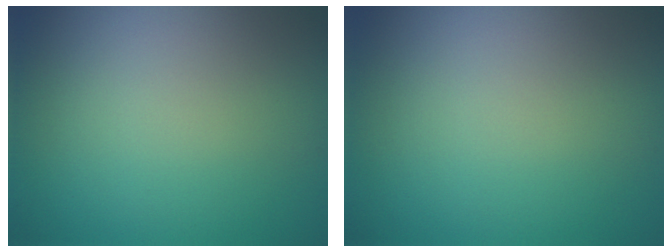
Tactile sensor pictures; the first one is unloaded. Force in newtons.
{"total": 0.0}